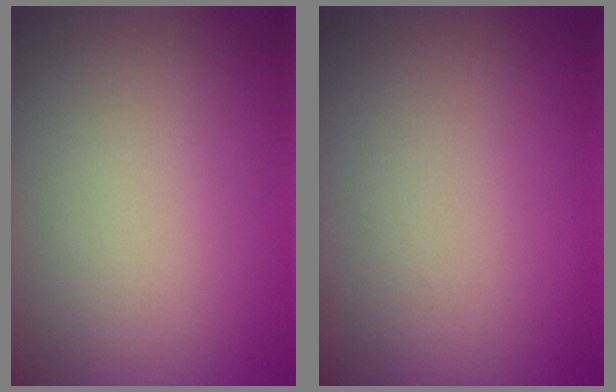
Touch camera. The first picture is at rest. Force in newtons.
{"total": 0.0}